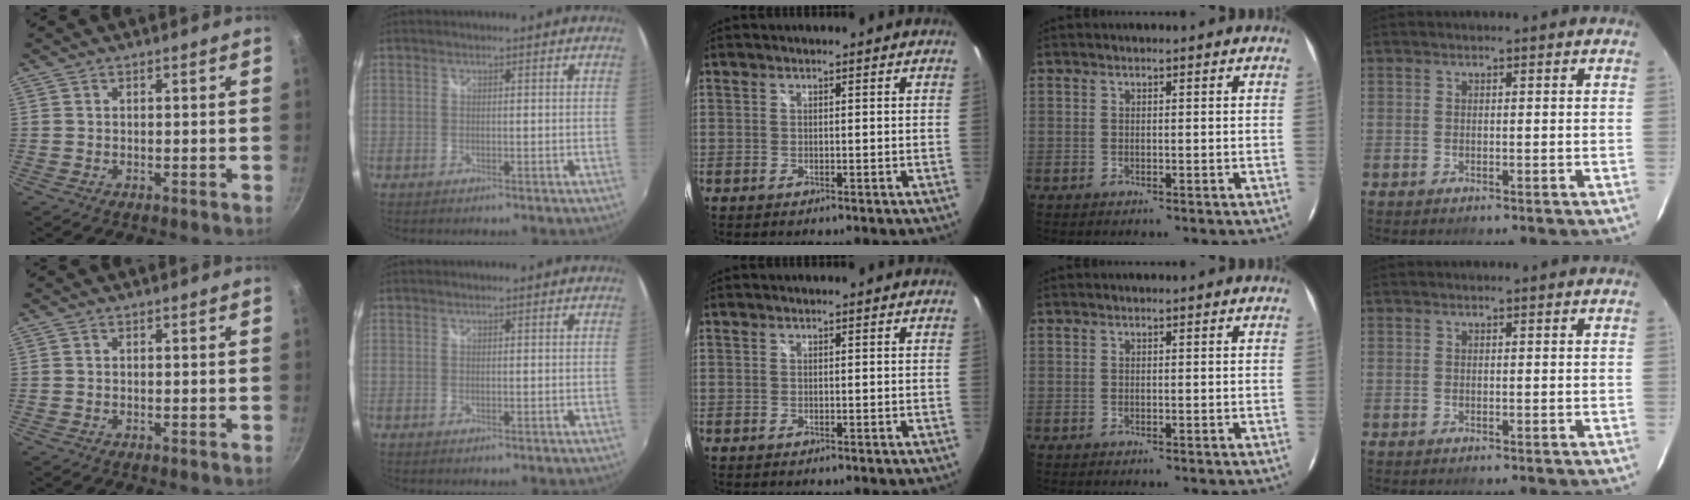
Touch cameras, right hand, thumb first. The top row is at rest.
{}